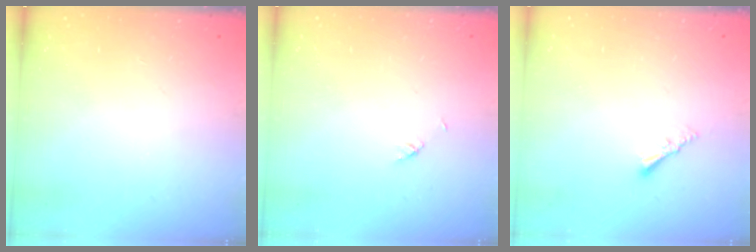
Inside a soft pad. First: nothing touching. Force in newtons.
{"total": 2.1, "press": 2.1, "slide": 0.3}
{"total": 2.0, "press": 2.0, "slide": 0.3}